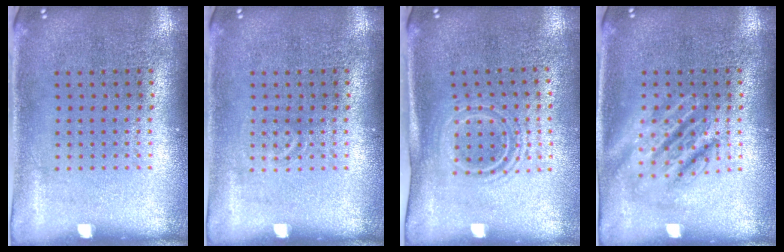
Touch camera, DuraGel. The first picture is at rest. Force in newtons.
{"total": 0.7, "press": 0.7, "slide": 0.2}
{"total": 1.5, "press": 1.1, "slide": 1.0}
{"total": 2.7, "press": 2.7, "slide": 0.3}